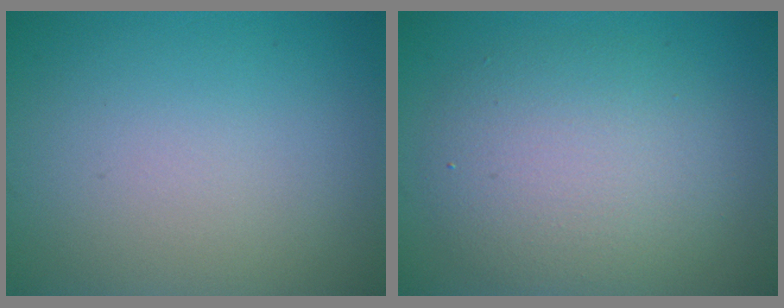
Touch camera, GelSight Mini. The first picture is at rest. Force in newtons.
{"total": 5.7, "press": 5.7, "slide": 0.4}